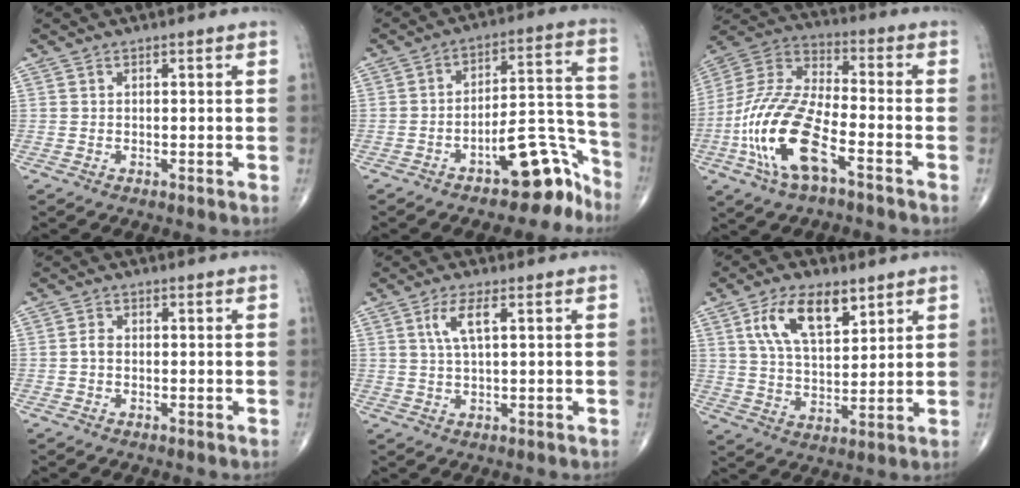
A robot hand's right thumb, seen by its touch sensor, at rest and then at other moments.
{"total": 12.1, "force": [-8.2, 4.7, 7.5], "torque": [-0.048, 0.113, -0.121]}
{"total": 18.4, "force": [-7.4, 7.3, 15.2], "torque": [-0.327, 0.036, -0.138]}
{"total": 1.3, "force": [-0.3, 0.9, 0.9], "torque": [-0.014, 0.002, -0.008]}
{"total": 4.6, "force": [1.6, 1.1, 4.2], "torque": [-0.090, 0.000, 0.036]}
{"total": 11.8, "force": [5.8, 5.6, 8.6], "torque": [-0.139, -0.021, 0.114]}